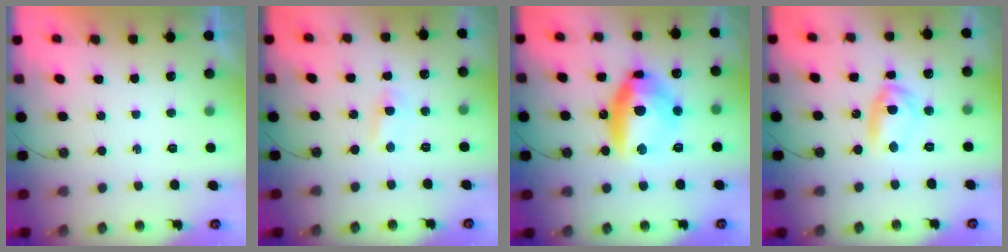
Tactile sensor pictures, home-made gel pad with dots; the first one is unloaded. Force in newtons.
{"total": 2.9, "press": 2.9, "slide": 0.4}
{"total": 14.6, "press": 14.4, "slide": 2.4}
{"total": 9.8, "press": 9.7, "slide": 0.7}